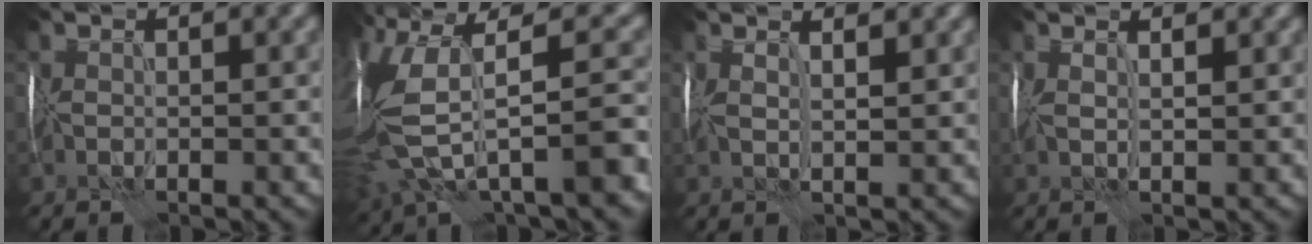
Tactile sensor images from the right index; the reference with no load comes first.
{"total": 11.6, "force": [-1.0, 4.4, 10.7], "torque": [-0.240, -0.004, 0.000]}
{"total": 2.9, "force": [1.8, 0.8, 2.1], "torque": [-0.032, 0.009, 0.021]}
{"total": 2.2, "force": [1.4, 0.6, 1.6], "torque": [-0.026, 0.007, 0.018]}